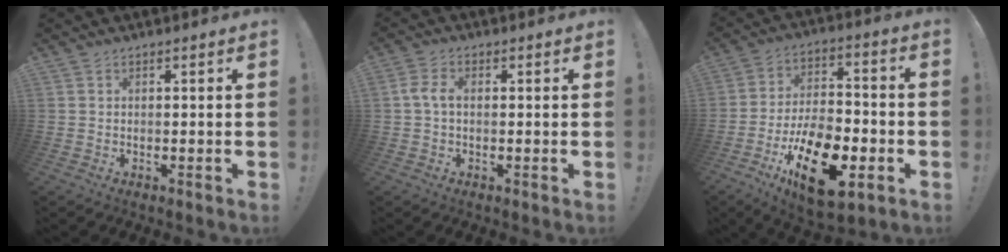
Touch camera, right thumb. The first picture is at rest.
{"total": 4.0, "force": [-0.3, 2.1, 3.4], "torque": [-0.080, 0.011, -0.007]}
{"total": 21.2, "force": [-9.7, 10.9, 15.4], "torque": [-0.245, 0.062, -0.155]}